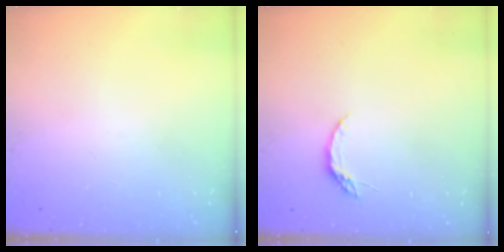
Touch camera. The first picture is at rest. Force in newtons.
{"total": 4.3, "press": 4.3, "slide": 0.5}